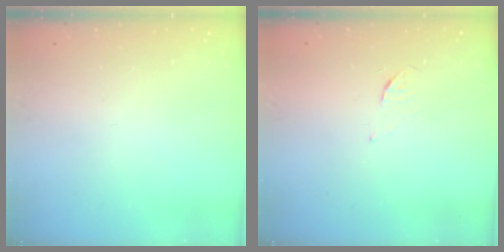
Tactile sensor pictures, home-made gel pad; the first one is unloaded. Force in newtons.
{"total": 3.7, "press": 3.6, "slide": 0.5}